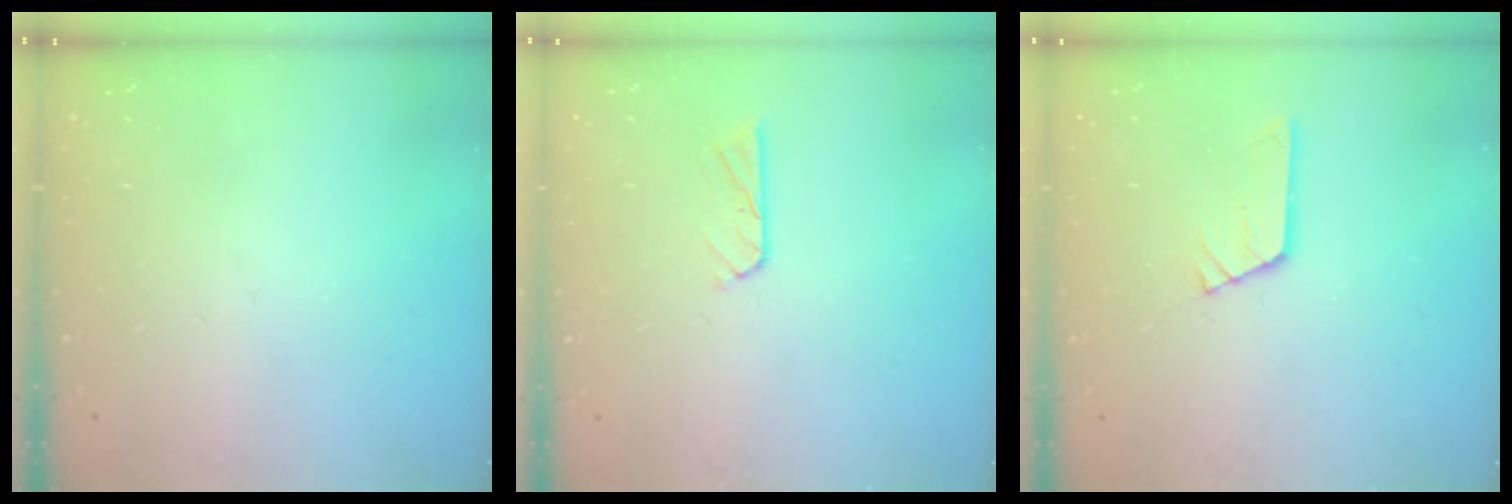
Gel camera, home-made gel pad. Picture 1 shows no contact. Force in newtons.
{"total": 4.6, "press": 4.6, "slide": 0.6}
{"total": 3.5, "press": 3.5, "slide": 0.1}